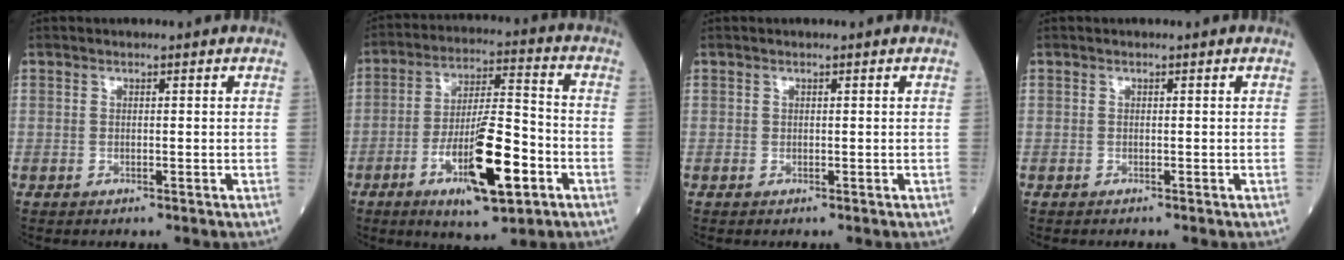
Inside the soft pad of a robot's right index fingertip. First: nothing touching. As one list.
[{"total": 13.7, "force": [-5.4, 2.6, 12.3], "torque": [-0.219, -0.008, -0.085]}, {"total": 0.0}, {"total": 0.0}]